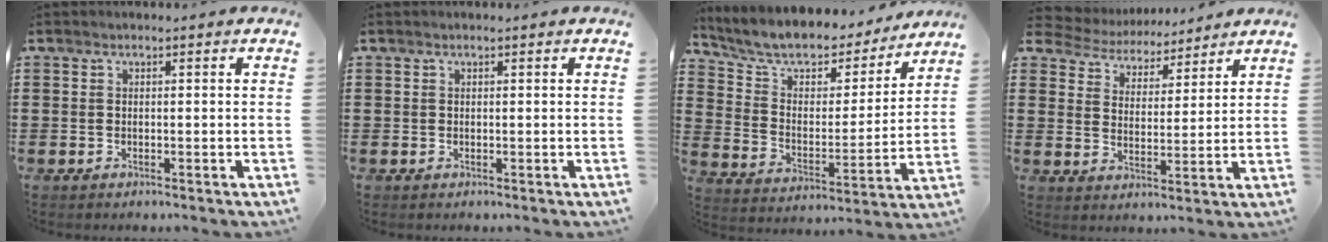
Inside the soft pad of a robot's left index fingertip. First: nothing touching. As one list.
[{"total": 0.0}, {"total": 6.8, "force": [5.9, 2.8, 1.9], "torque": [-0.065, -0.044, 0.098]}, {"total": 5.0, "force": [4.9, 1.2, -0.1], "torque": [-0.030, -0.032, 0.083]}]